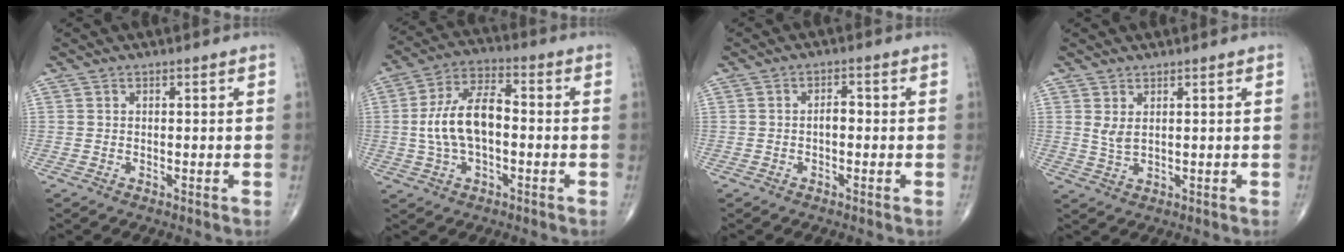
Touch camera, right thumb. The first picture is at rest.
{"total": 12.1, "force": [-0.7, 6.2, 10.3], "torque": [-0.200, 0.031, -0.016]}
{"total": 2.2, "force": [-0.4, 1.3, 1.8], "torque": [-0.021, 0.009, -0.010]}
{"total": 2.5, "force": [1.1, 1.0, 2.0], "torque": [-0.039, -0.008, 0.026]}